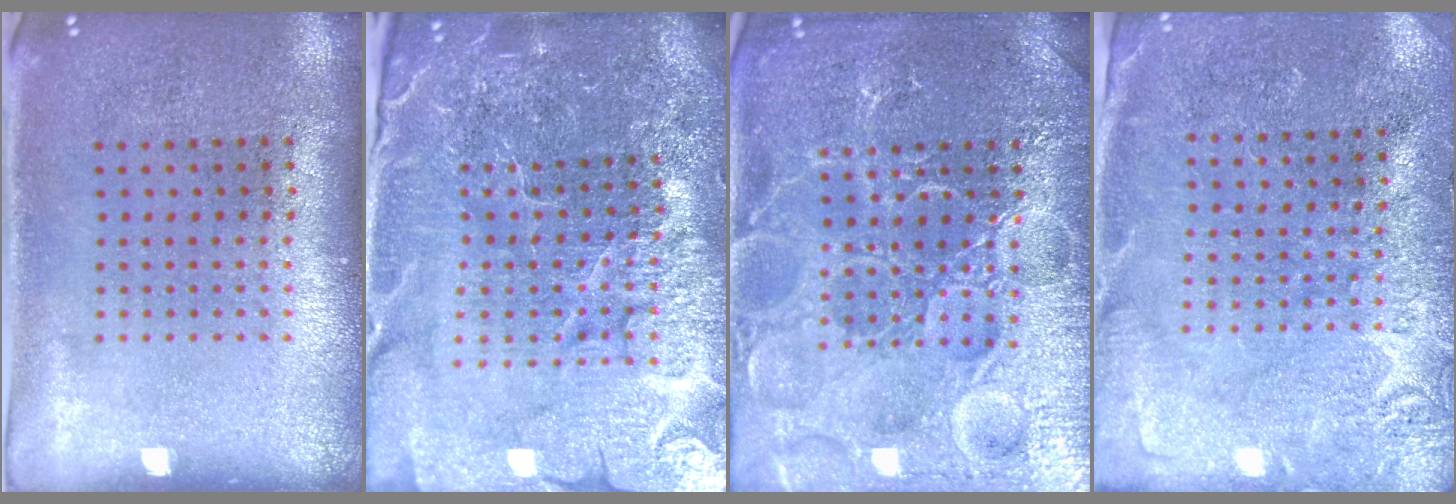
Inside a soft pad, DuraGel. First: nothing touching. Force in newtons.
{"total": 6.1, "press": 5.4, "slide": 2.8}
{"total": 7.5, "press": 7.5, "slide": 1.0}
{"total": 2.7, "press": 2.7, "slide": 0.2}